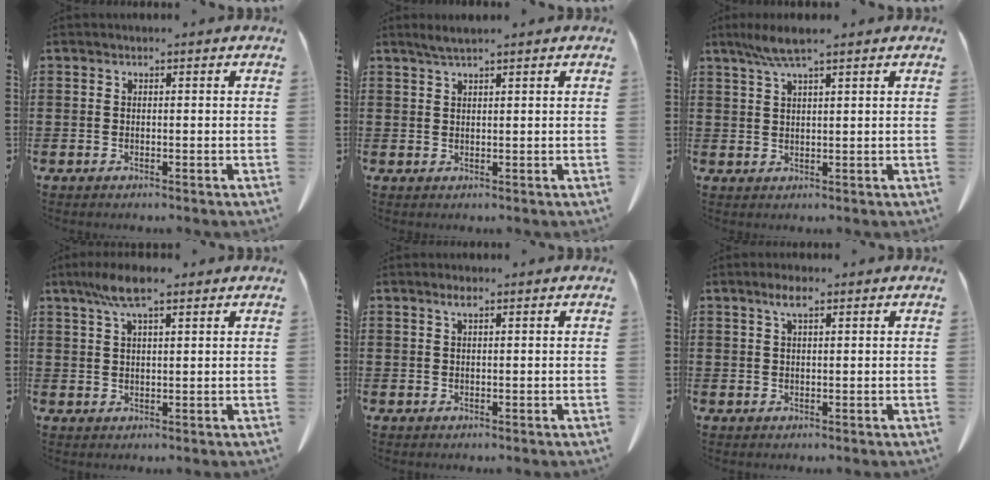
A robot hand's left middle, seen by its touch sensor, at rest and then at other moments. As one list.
[{"total": 1.9, "force": [1.5, 0.1, 1.2], "torque": [-0.025, 0.001, 0.027]}, {"total": 4.4, "force": [3.0, 0.3, 3.2], "torque": [-0.068, 0.003, 0.052]}, {"total": 6.1, "force": [3.8, 1.4, 4.6], "torque": [-0.098, 0.005, 0.066]}, {"total": 1.5, "force": [0.8, 0.3, 1.2], "torque": [-0.026, 0.003, 0.013]}, {"total": 2.8, "force": [1.5, 0.7, 2.3], "torque": [-0.048, 0.007, 0.024]}]